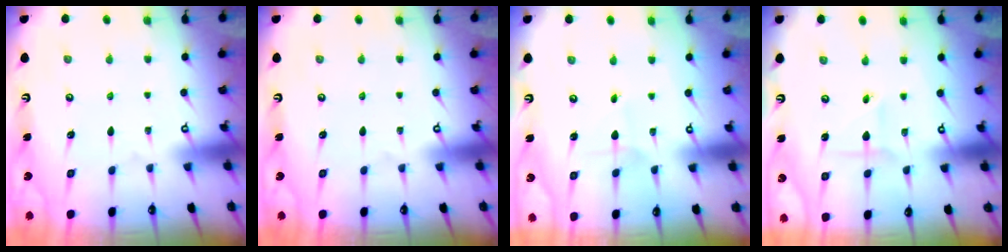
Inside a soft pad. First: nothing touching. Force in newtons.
{"total": 0.0}
{"total": 2.5, "press": 2.5, "slide": 0.1}
{"total": 2.0, "press": 1.9, "slide": 0.3}